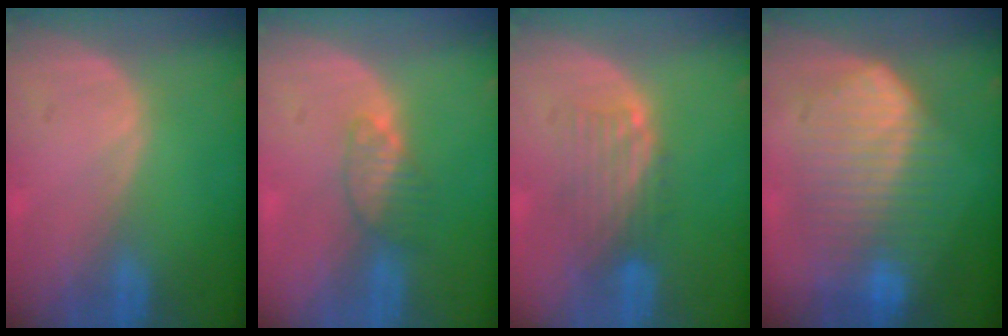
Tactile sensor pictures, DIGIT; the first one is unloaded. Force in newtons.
{"total": 3.4, "press": 3.2, "slide": 1.1}
{"total": 5.0, "press": 4.3, "slide": 2.6}
{"total": 10.3, "press": 10.3, "slide": 0.4}